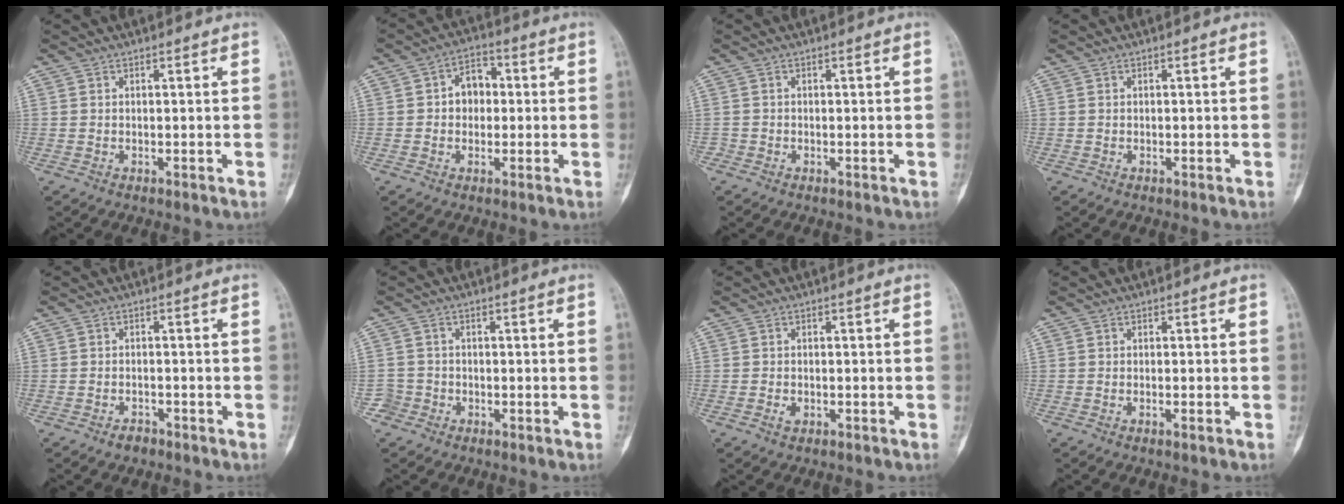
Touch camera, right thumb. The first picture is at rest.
{"total": 6.3, "force": [0.3, 4.8, 4.0], "torque": [-0.036, 0.017, -0.005]}
{"total": 0.6, "force": [-0.3, 0.5, 0.0], "torque": [0.001, 0.004, -0.008]}
{"total": 0.0}
{"total": 2.0, "force": [-1.5, 1.2, 0.7], "torque": [-0.012, 0.008, -0.021]}
{"total": 2.3, "force": [-1.2, 2.0, -0.4], "torque": [0.017, 0.011, -0.030]}
{"total": 1.4, "force": [-0.6, 0.9, 0.9], "torque": [-0.016, 0.004, -0.010]}
{"total": 0.7, "force": [-0.4, 0.1, 0.6], "torque": [-0.014, 0.001, -0.006]}